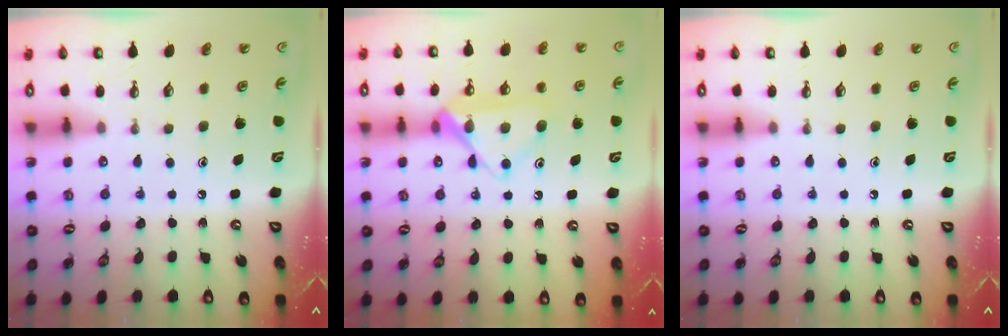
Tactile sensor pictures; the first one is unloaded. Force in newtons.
{"total": 13.0, "press": 13.0, "slide": 0.5}
{"total": 0.0}